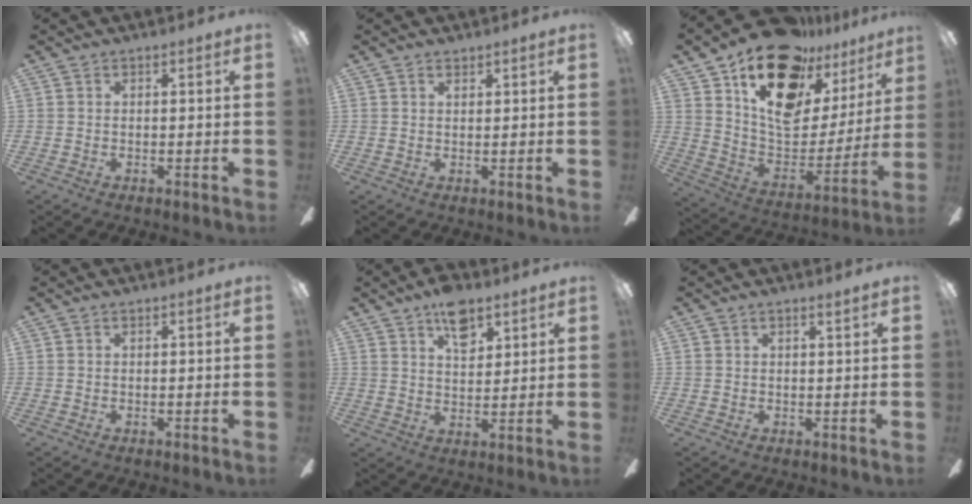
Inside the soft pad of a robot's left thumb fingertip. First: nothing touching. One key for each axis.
{"total": 1.2, "fx": 1.0, "fy": 0.5, "fz": 0.4, "tx": -0.003, "ty": -0.003, "tz": 0.017}
{"total": 21.9, "fx": 14.4, "fy": 11.6, "fz": 11.7, "tx": -0.171, "ty": -0.094, "tz": 0.253}
{"total": 0.0}
{"total": 9.1, "fx": 5.6, "fy": 4.9, "fz": 5.3, "tx": -0.068, "ty": -0.022, "tz": 0.097}
{"total": 1.1, "fx": 1.0, "fy": -0.1, "fz": 0.5, "tx": -0.012, "ty": -0.001, "tz": 0.018}